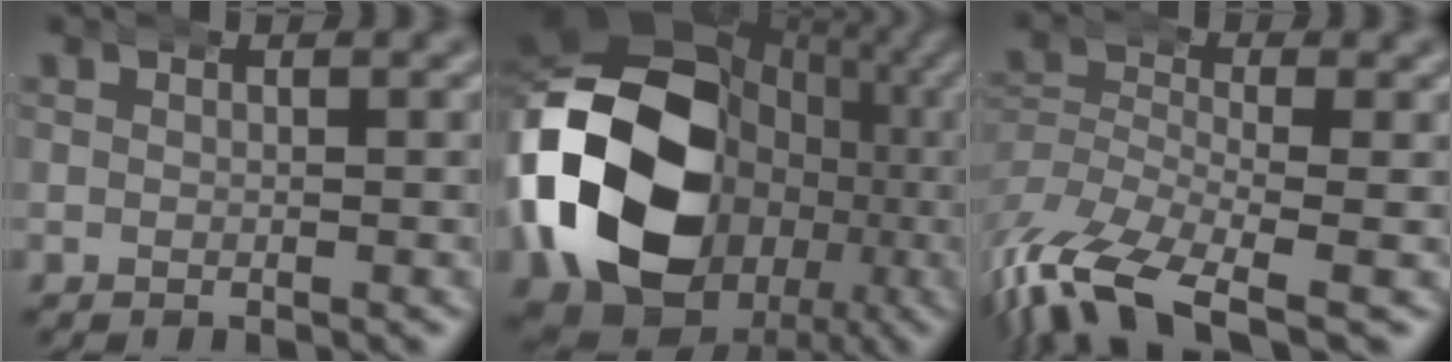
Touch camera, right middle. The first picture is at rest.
{"total": 24.0, "force": [-0.4, 17.3, 16.7], "torque": [-0.291, -0.037, 0.004]}
{"total": 7.4, "force": [-4.4, 3.3, 5.0], "torque": [-0.117, -0.040, -0.055]}